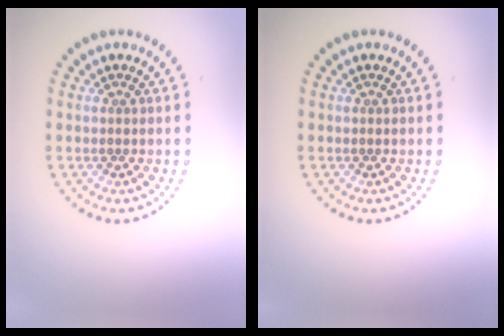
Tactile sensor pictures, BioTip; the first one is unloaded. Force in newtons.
{"total": 0.0}